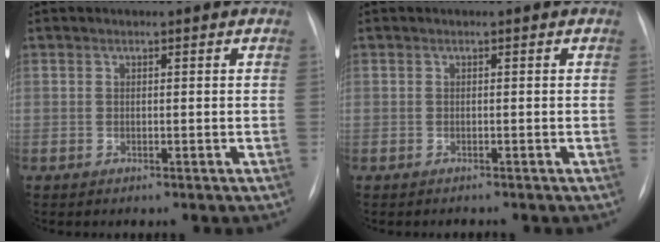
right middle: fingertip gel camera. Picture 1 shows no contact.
{"total": 0.5, "force": [-0.5, 0.1, 0.0], "torque": [-0.008, -0.002, -0.007]}